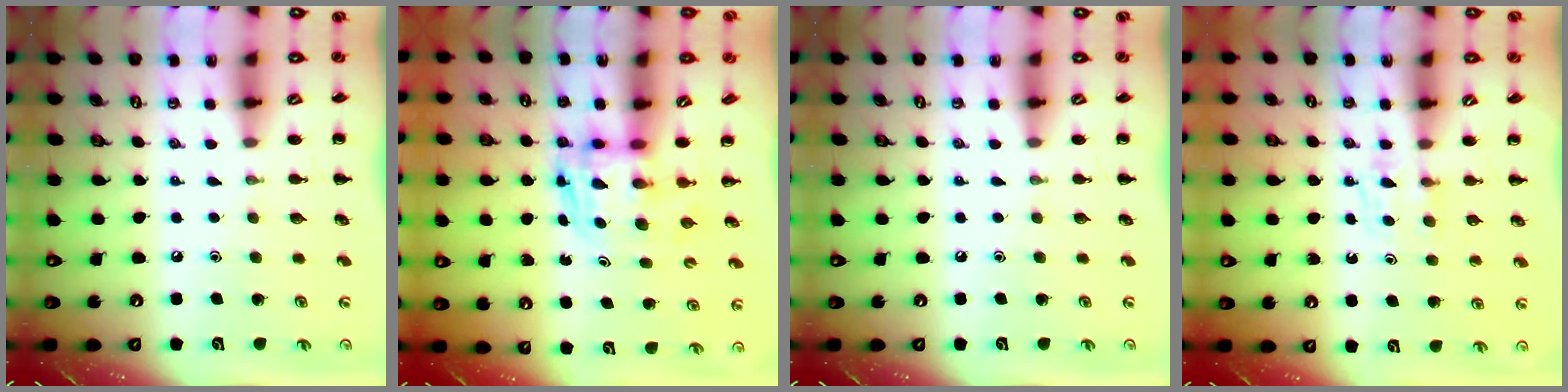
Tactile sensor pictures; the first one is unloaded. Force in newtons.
{"total": 2.8, "press": 2.8, "slide": 0.2}
{"total": 0.0}
{"total": 4.7, "press": 4.4, "slide": 1.6}